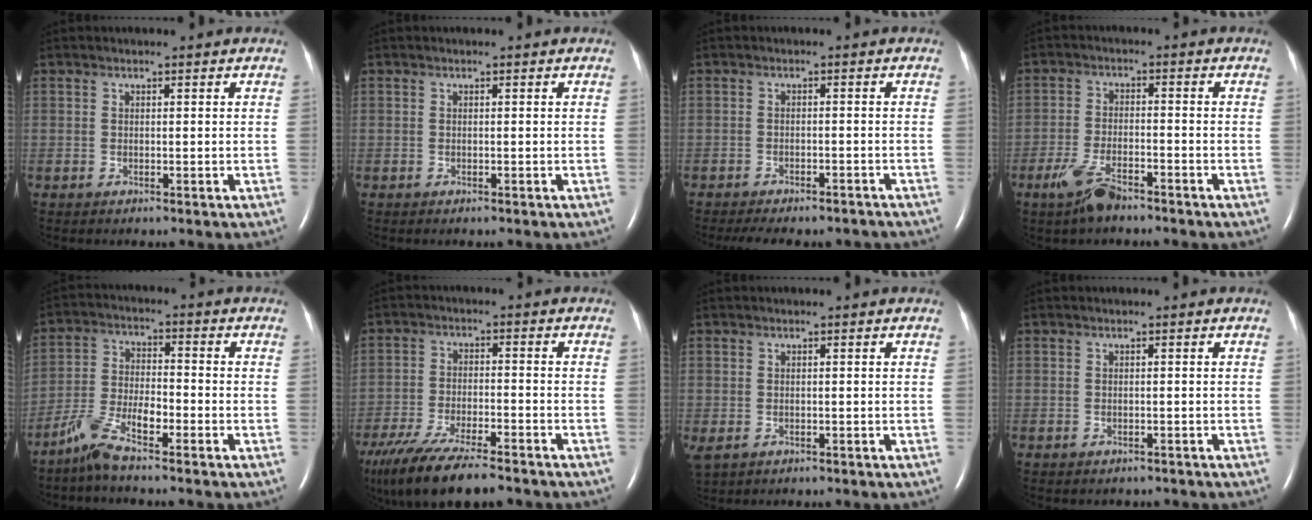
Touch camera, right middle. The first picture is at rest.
{"total": 0.0}
{"total": 11.8, "force": [-10.4, 3.4, 4.5], "torque": [-0.076, -0.003, -0.123]}
{"total": 5.7, "force": [-4.2, 1.4, 3.6], "torque": [-0.086, -0.007, -0.077]}
{"total": 6.8, "force": [-5.1, 1.1, 4.4], "torque": [-0.099, -0.006, -0.104]}
{"total": 16.7, "force": [-13.3, 3.6, 9.4], "torque": [-0.194, -0.034, -0.218]}
{"total": 2.0, "force": [-0.6, 1.4, 1.2], "torque": [-0.032, -0.006, 0.001]}
{"total": 1.5, "force": [-1.3, 0.7, 0.2], "torque": [-0.009, 0.000, -0.015]}